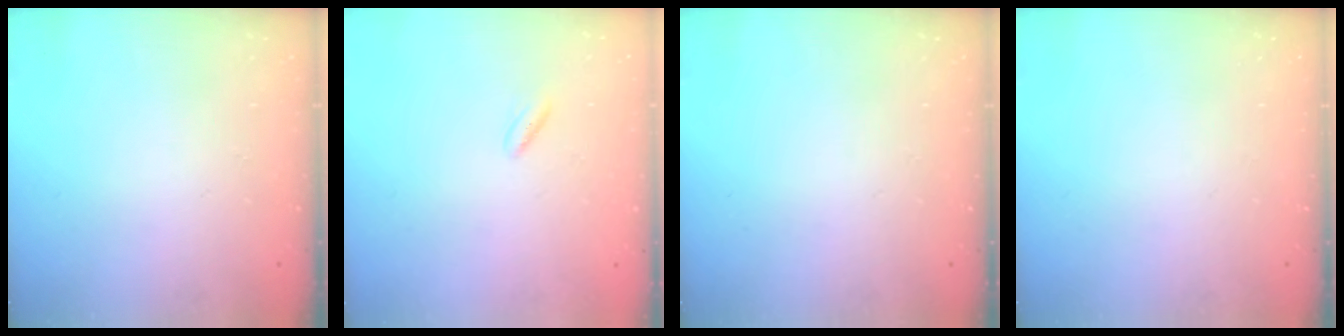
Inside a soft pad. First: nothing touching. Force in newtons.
{"total": 2.0, "press": 1.9, "slide": 0.8}
{"total": 0.0}
{"total": 0.0}